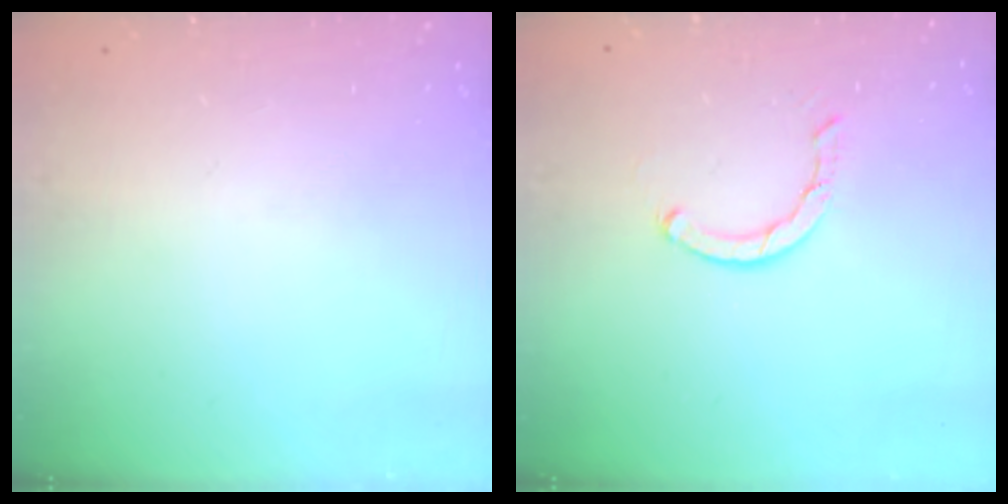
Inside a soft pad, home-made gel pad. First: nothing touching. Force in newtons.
{"total": 2.5, "press": 2.5, "slide": 0.1}